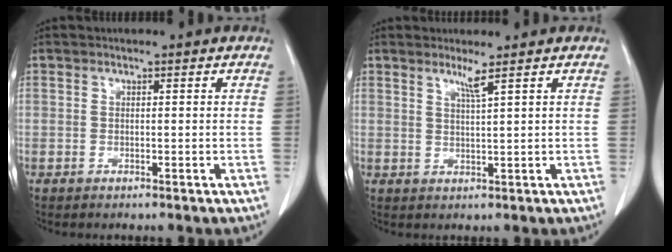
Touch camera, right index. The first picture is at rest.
{"total": 2.1, "force": [1.4, -0.8, 1.3], "torque": [-0.031, -0.012, 0.031]}